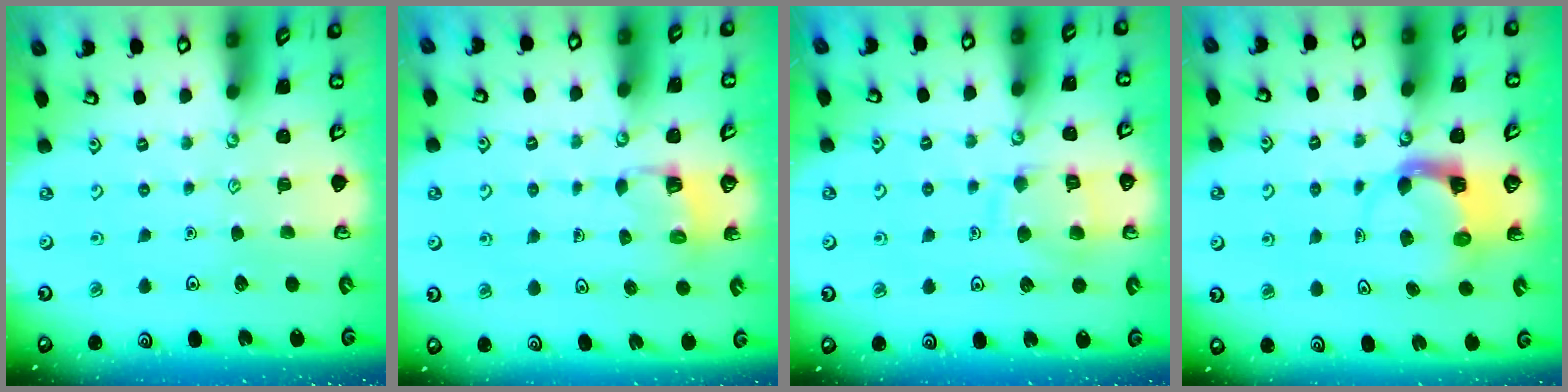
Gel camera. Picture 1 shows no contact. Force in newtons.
{"total": 3.1, "press": 3.0, "slide": 0.3}
{"total": 10.7, "press": 10.7, "slide": 0.9}
{"total": 3.9, "press": 3.9, "slide": 0.5}